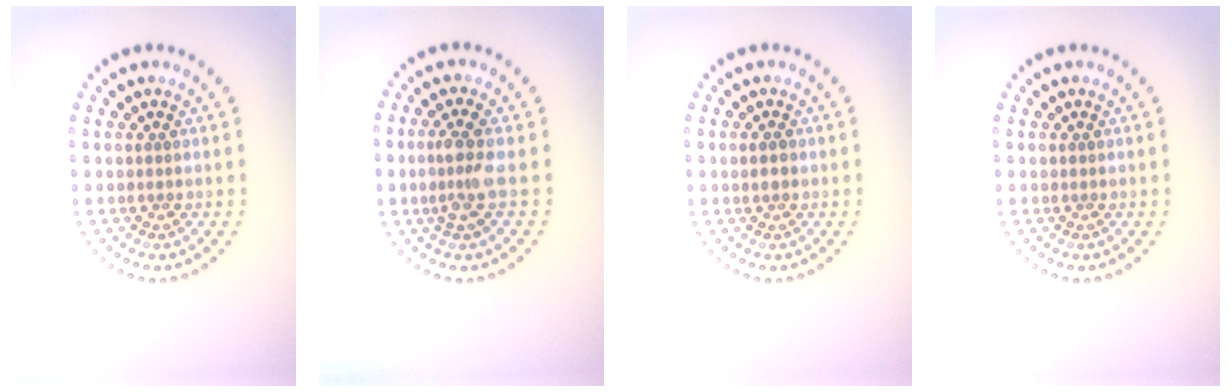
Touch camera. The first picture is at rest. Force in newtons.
{"total": 2.5, "press": 2.2, "slide": 1.3}
{"total": 1.1, "press": 1.1, "slide": 0.2}
{"total": 0.0}